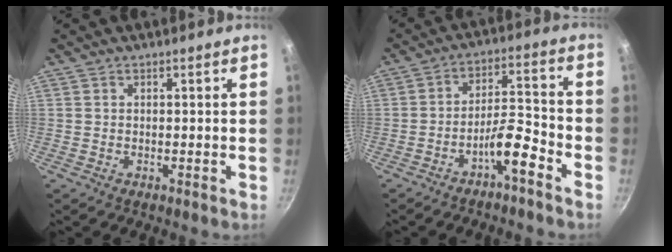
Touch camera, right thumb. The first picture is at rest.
{"total": 7.4, "force": [-4.7, 1.7, 5.4], "torque": [-0.087, 0.048, -0.076]}